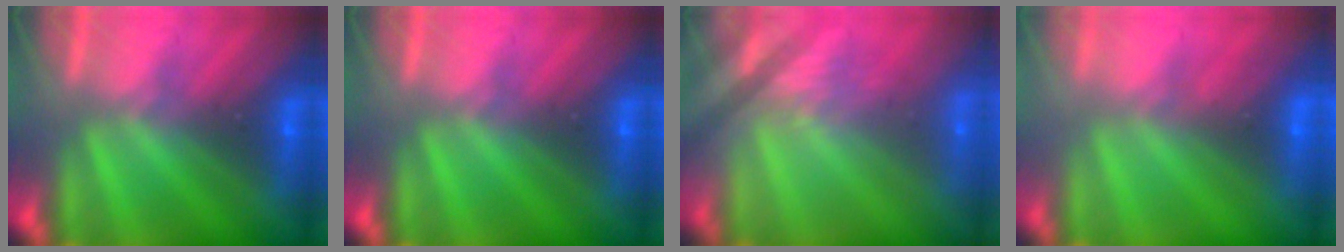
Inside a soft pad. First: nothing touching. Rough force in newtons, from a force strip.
{"total": 0.0}
{"total": 2.4}
{"total": 5.4}